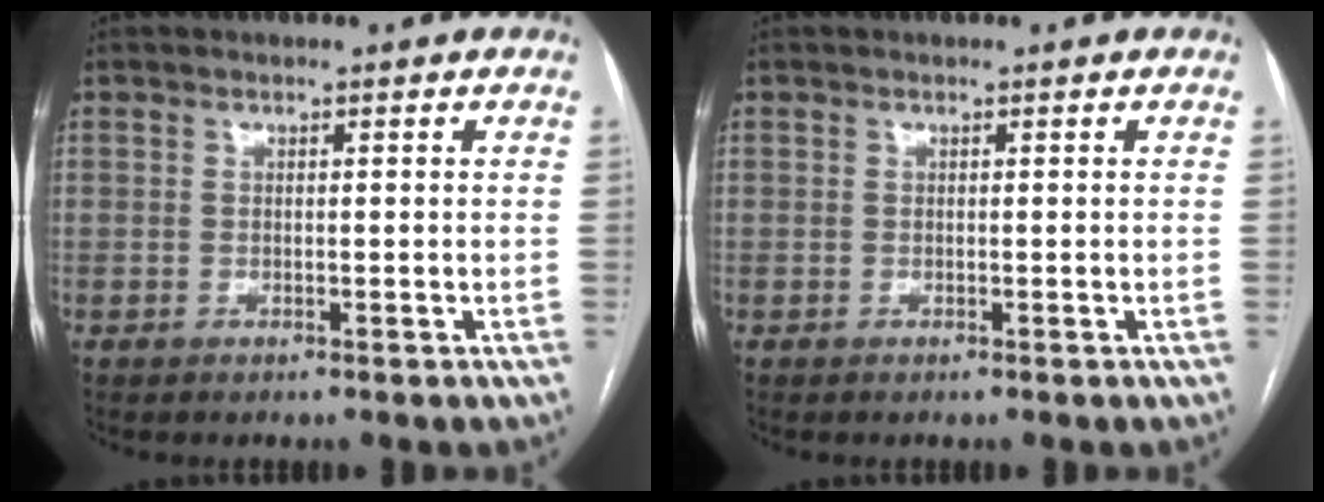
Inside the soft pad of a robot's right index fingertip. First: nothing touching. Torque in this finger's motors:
{"motor_torque": [0.00, 0.00, 0.00, 0.01]}